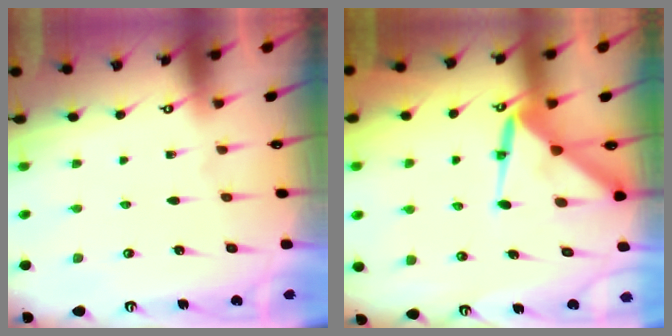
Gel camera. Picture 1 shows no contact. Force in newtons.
{"total": 8.9, "press": 8.9, "slide": 0.8}